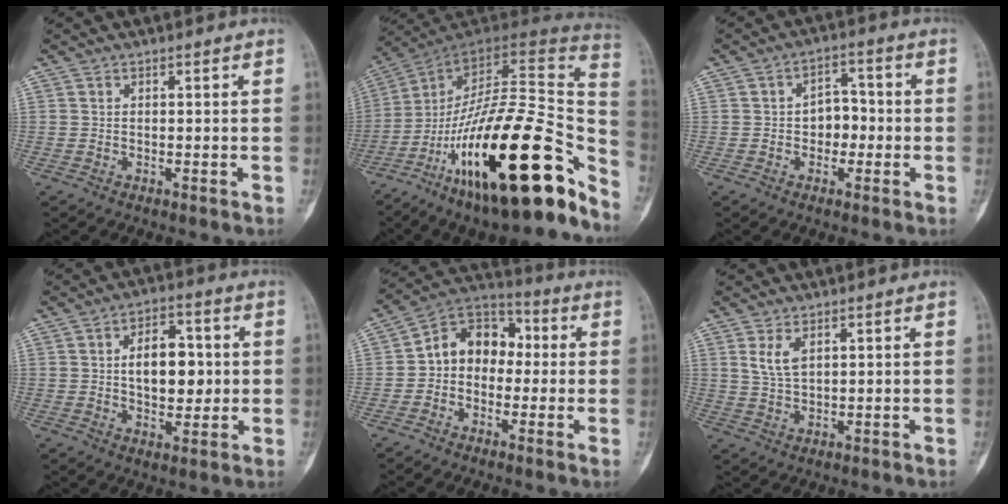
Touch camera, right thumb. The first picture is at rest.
{"total": 32.6, "force": [-16.7, 9.7, 26.3], "torque": [-0.335, 0.080, -0.265]}
{"total": 5.6, "force": [-0.8, 4.2, 3.7], "torque": [-0.021, 0.024, -0.019]}
{"total": 10.6, "force": [1.0, 6.4, 8.3], "torque": [-0.091, 0.008, 0.019]}
{"total": 11.2, "force": [-0.1, 8.8, 6.9], "torque": [-0.071, 0.044, -0.019]}
{"total": 4.1, "force": [1.9, 2.0, 3.0], "torque": [-0.054, -0.006, 0.045]}